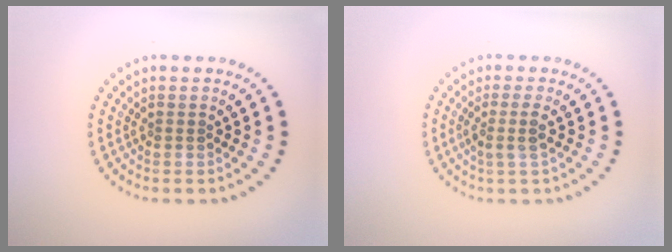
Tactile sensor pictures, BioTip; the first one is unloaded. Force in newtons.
{"total": 1.8, "press": 1.4, "slide": 1.0}